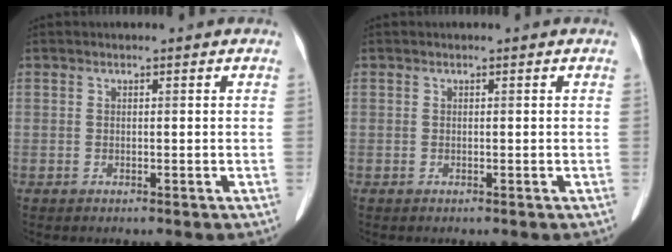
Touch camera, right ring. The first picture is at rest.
{"total": 0.0}